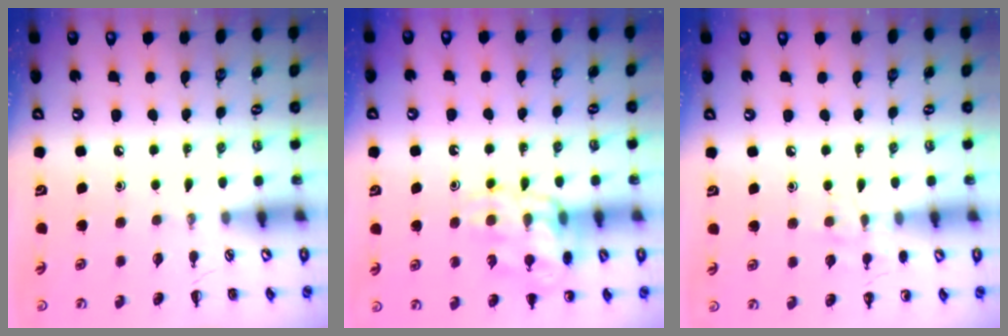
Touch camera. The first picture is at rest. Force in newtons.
{"total": 14.5, "press": 14.3, "slide": 1.9}
{"total": 5.7, "press": 5.6, "slide": 1.4}